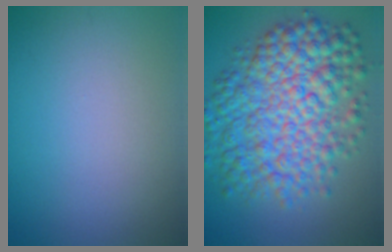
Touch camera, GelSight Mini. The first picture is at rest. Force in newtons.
{"total": 9.9, "press": 9.9, "slide": 0.1}